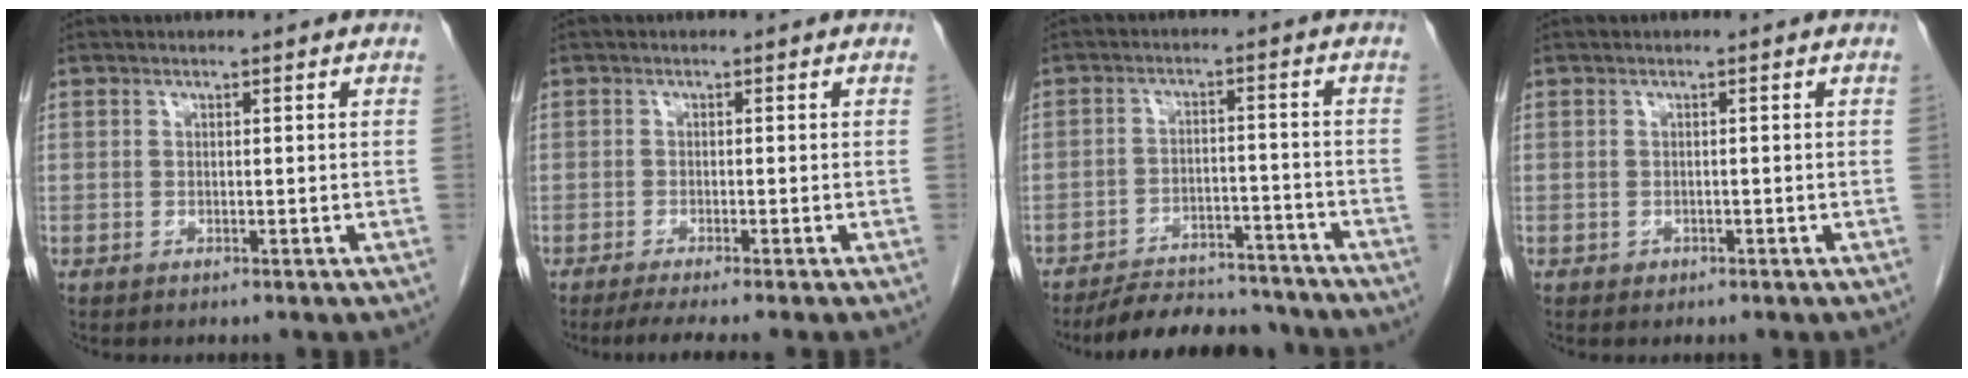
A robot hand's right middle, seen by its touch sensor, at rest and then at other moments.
{"total": 4.9, "force": [-4.0, -0.7, 2.8], "torque": [-0.035, -0.011, -0.062]}
{"total": 12.1, "force": [-11.4, 3.0, 2.9], "torque": [-0.036, 0.008, -0.159]}
{"total": 0.6, "force": [-0.3, 0.5, 0.1], "torque": [-0.004, 0.003, -0.001]}